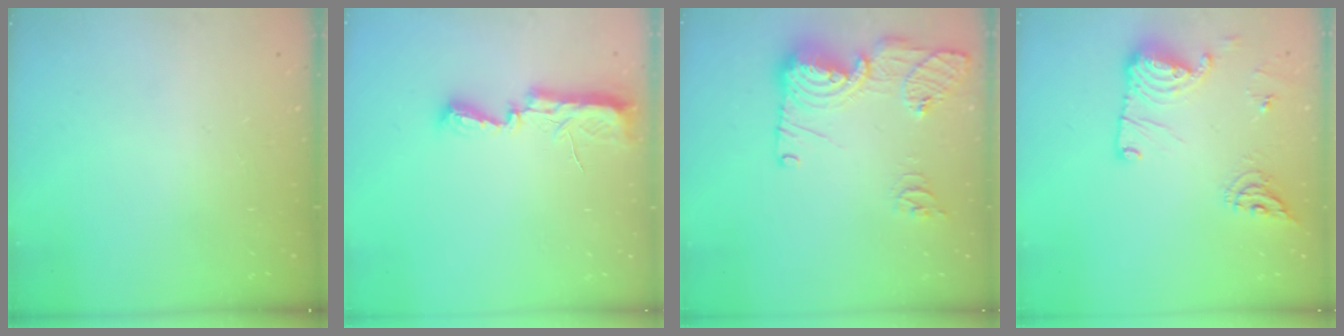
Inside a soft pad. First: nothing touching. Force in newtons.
{"total": 7.9, "press": 7.8, "slide": 0.8}
{"total": 16.2, "press": 16.2, "slide": 1.7}
{"total": 14.5, "press": 14.5, "slide": 0.4}